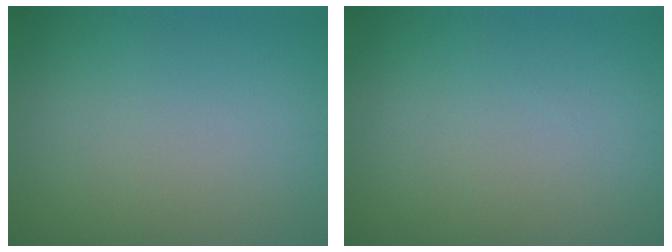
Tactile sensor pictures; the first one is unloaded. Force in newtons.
{"total": 0.0}